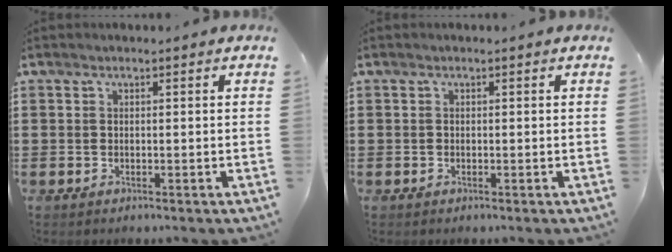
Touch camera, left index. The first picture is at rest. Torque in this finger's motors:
{"motor_torque": [0.15, 0.06, 0.07, 0.00]}